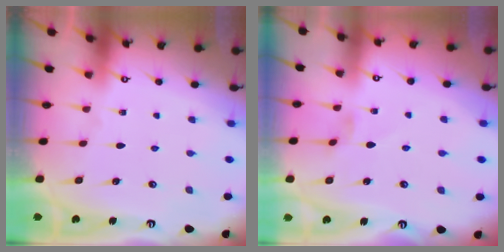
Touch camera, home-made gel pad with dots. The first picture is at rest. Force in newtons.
{"total": 0.5, "press": 0.4, "slide": 0.3}